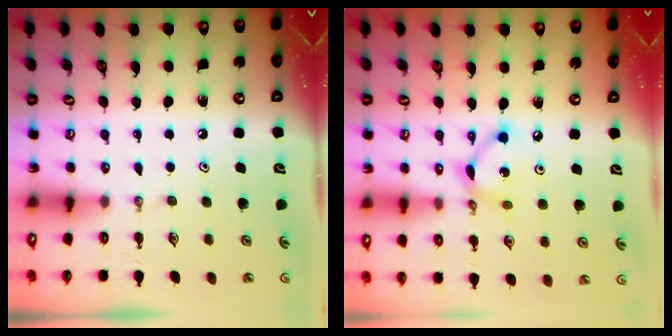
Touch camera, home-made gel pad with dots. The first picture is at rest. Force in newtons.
{"total": 6.7, "press": 6.7, "slide": 0.3}